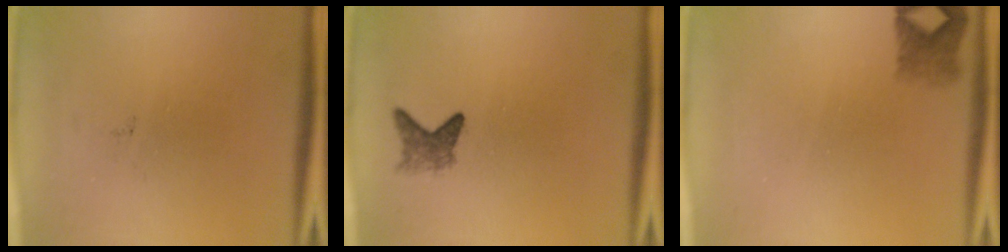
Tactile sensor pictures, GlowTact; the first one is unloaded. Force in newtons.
{"total": 2.5}
{"total": 2.4}